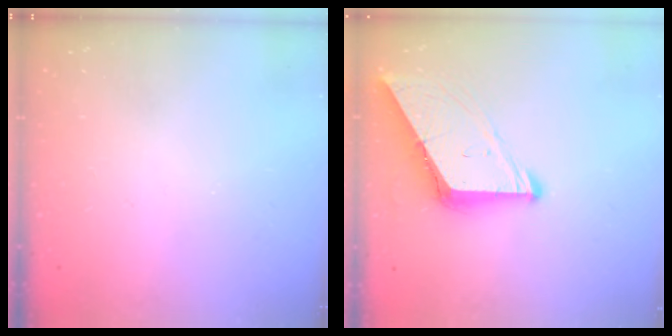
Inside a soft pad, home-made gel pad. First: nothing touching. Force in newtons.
{"total": 8.6, "press": 8.6, "slide": 0.9}